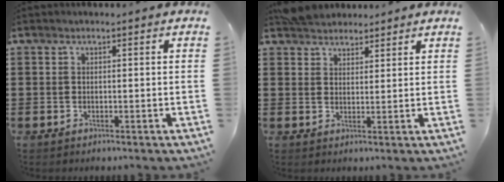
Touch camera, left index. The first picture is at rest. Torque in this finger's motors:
{"motor_torque": [0.06, 0.04, -0.05, -0.03]}